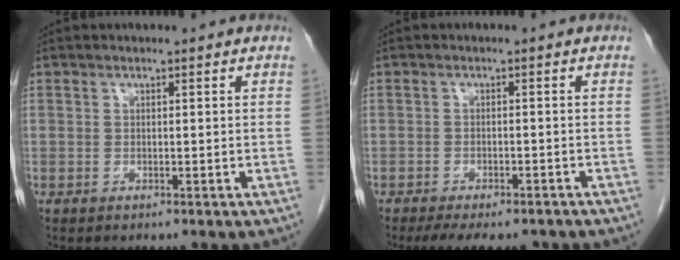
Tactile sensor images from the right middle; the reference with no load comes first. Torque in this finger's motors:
{"motor_torque": [0.66, -0.54, 0.10, 0.05]}